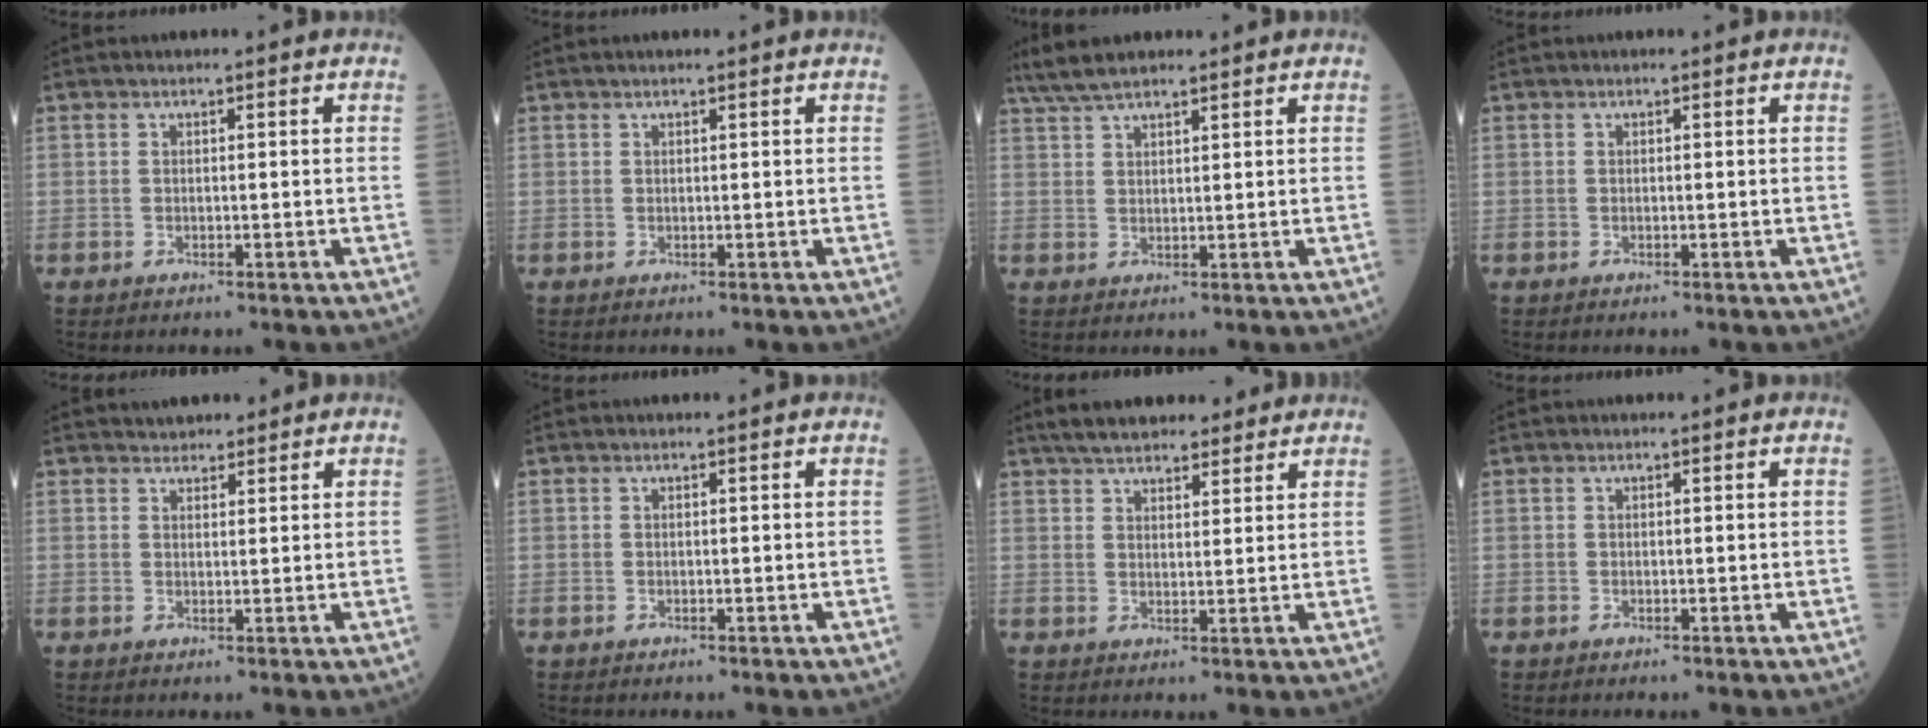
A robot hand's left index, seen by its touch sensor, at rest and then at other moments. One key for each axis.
{"total": 0.9, "fx": 0.8, "fy": -0.1, "fz": 0.5, "tx": -0.010, "ty": 0.009, "tz": 0.017}
{"total": 5.9, "fx": 5.0, "fy": 1.1, "fz": 3.0, "tx": -0.065, "ty": 0.028, "tz": 0.096}
{"total": 0.0}
{"total": 2.5, "fx": 2.3, "fy": 1.1, "fz": 0.3, "tx": -0.007, "ty": 0.014, "tz": 0.035}
{"total": 0.0}
{"total": 10.8, "fx": 9.1, "fy": 3.3, "fz": 4.6, "tx": -0.061, "ty": 0.027, "tz": 0.136}
{"total": 0.0}